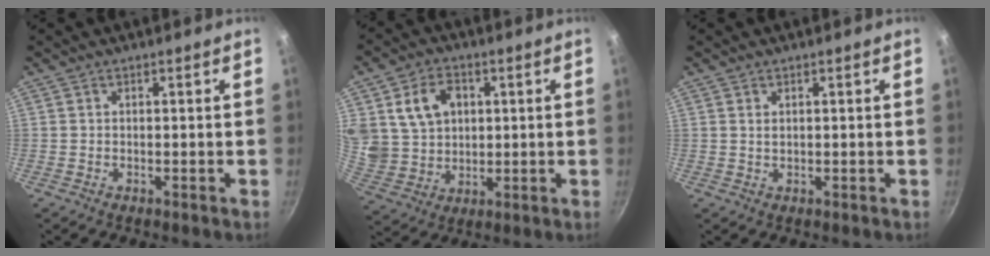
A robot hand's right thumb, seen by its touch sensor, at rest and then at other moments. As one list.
[{"total": 12.7, "force": [3.5, 10.1, 6.9], "torque": [-0.109, -0.009, 0.076]}, {"total": 0.9, "force": [0.4, 0.5, 0.7], "torque": [-0.011, 0.001, 0.008]}]